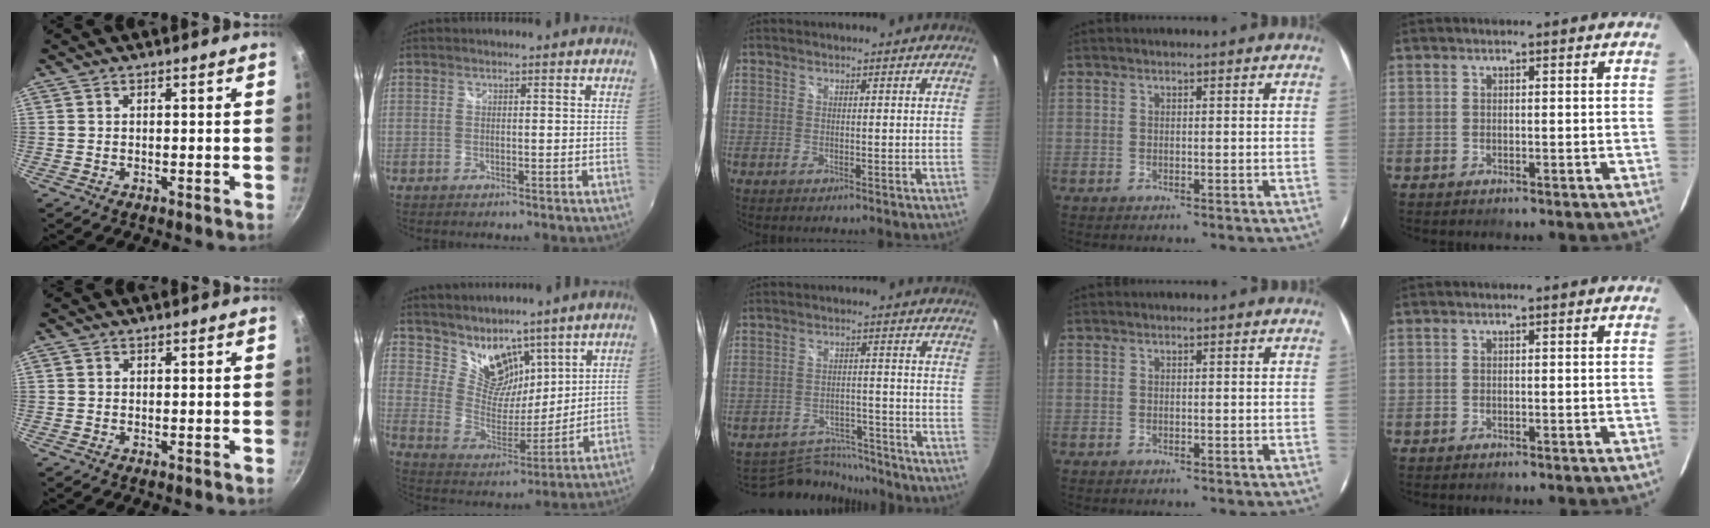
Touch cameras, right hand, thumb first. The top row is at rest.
{"thumb": {"total": 0.6, "force": [0.1, 0.6, 0.1], "torque": [-0.001, 0.003, 0.000]}, "index": {"total": 12.1, "force": [9.1, 6.8, 4.2], "torque": [-0.076, 0.003, 0.179]}, "middle": {"total": 9.7, "force": [-9.2, 2.7, 0.8], "torque": [-0.026, 0.015, -0.134]}}